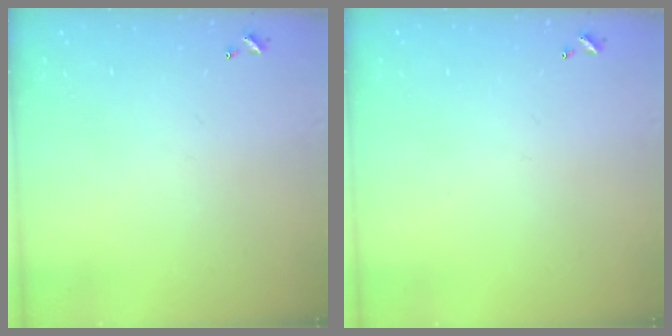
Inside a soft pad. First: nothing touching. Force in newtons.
{"total": 0.0}